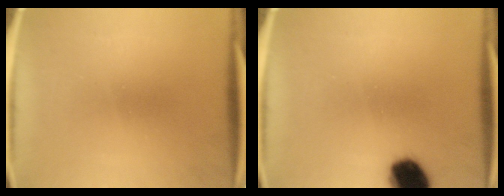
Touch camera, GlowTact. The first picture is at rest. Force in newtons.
{"total": 10.6}